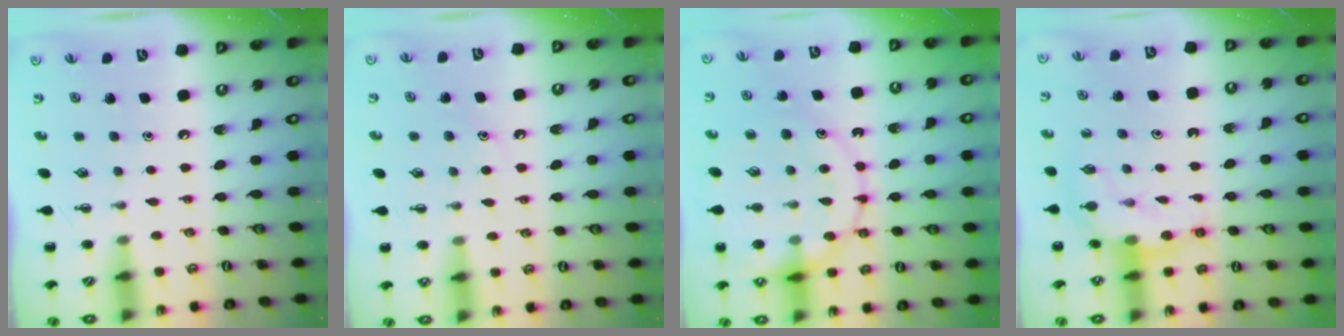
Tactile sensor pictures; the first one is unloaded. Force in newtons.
{"total": 7.3, "press": 7.2, "slide": 1.6}
{"total": 18.1, "press": 17.9, "slide": 2.5}
{"total": 10.2, "press": 10.1, "slide": 1.6}